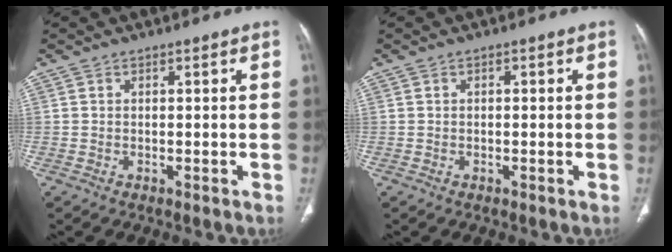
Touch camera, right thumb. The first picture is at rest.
{"total": 0.7, "force": [0.1, 0.3, 0.7], "torque": [-0.011, 0.002, 0.000]}